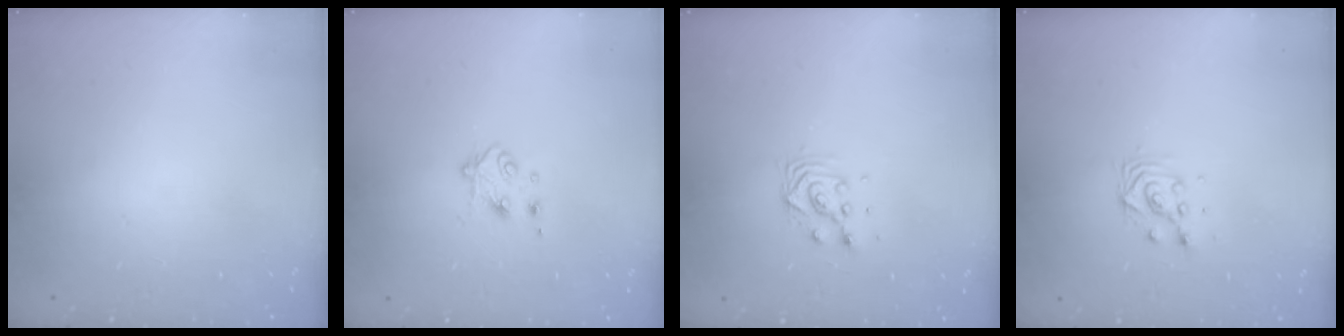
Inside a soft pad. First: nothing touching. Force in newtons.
{"total": 4.8, "press": 4.8, "slide": 0.6}
{"total": 6.2, "press": 6.2, "slide": 0.2}
{"total": 4.8, "press": 4.8, "slide": 0.3}